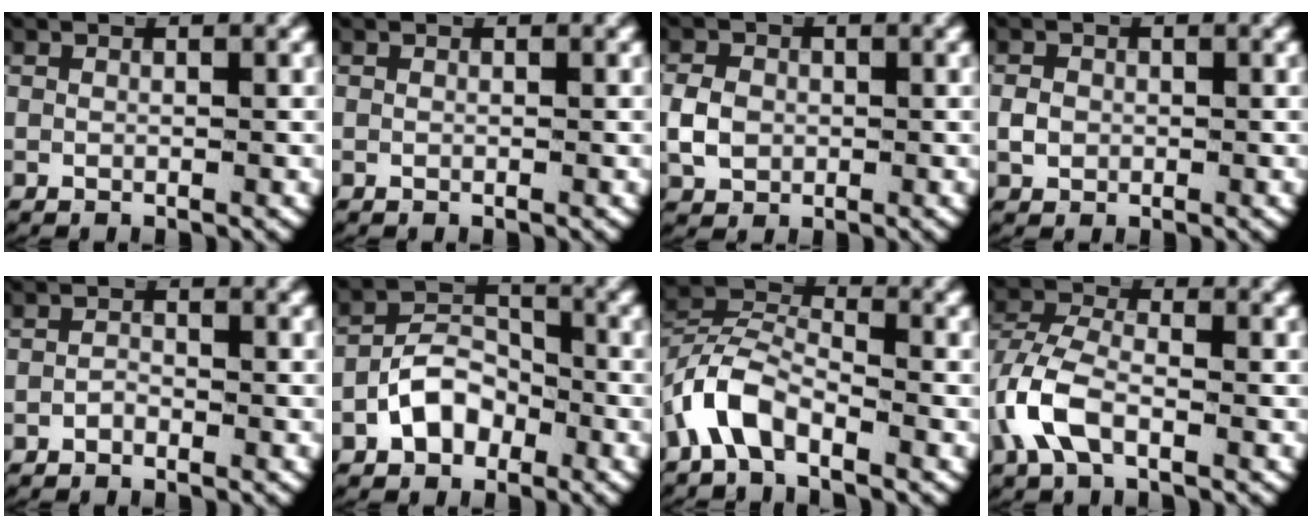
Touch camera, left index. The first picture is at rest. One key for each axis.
{"total": 0.0}
{"total": 2.6, "fx": -0.3, "fy": 2.2, "fz": 1.4, "tx": -0.036, "ty": -0.006, "tz": 0.001}
{"total": 1.1, "fx": -0.3, "fy": 1.0, "fz": 0.5, "tx": -0.022, "ty": -0.008, "tz": 0.001}
{"total": 0.9, "fx": -0.8, "fy": 0.5, "fz": 0.2, "tx": -0.006, "ty": -0.007, "tz": -0.012}
{"total": 4.3, "fx": -2.0, "fy": 3.1, "fz": 2.3, "tx": -0.043, "ty": 0.001, "tz": -0.038}
{"total": 4.4, "fx": -1.8, "fy": 3.0, "fz": 2.6, "tx": -0.060, "ty": -0.003, "tz": -0.042}
{"total": 4.0, "fx": -1.3, "fy": 2.5, "fz": 2.9, "tx": -0.081, "ty": -0.008, "tz": -0.022}